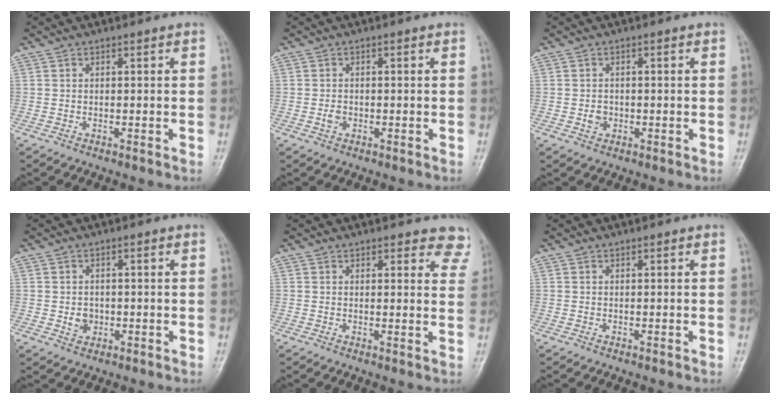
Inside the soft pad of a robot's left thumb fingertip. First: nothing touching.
{"total": 1.5, "force": [-0.4, 1.2, 0.8], "torque": [-0.012, 0.002, -0.010]}
{"total": 1.9, "force": [-0.5, 1.7, 0.8], "torque": [-0.006, 0.004, -0.008]}
{"total": 2.7, "force": [-0.5, 2.3, 1.3], "torque": [-0.009, 0.003, -0.004]}
{"total": 6.4, "force": [5.7, 2.6, 1.5], "torque": [0.030, -0.024, 0.041]}
{"total": 0.0}